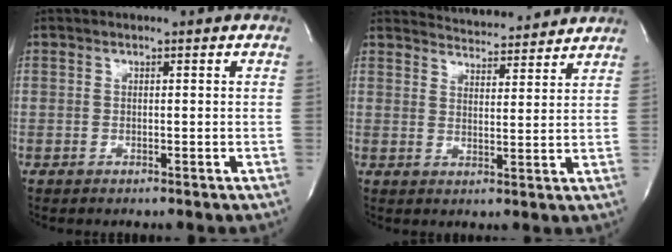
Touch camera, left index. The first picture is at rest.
{"total": 9.6, "force": [9.4, 1.0, 1.5], "torque": [-0.029, 0.006, 0.128]}